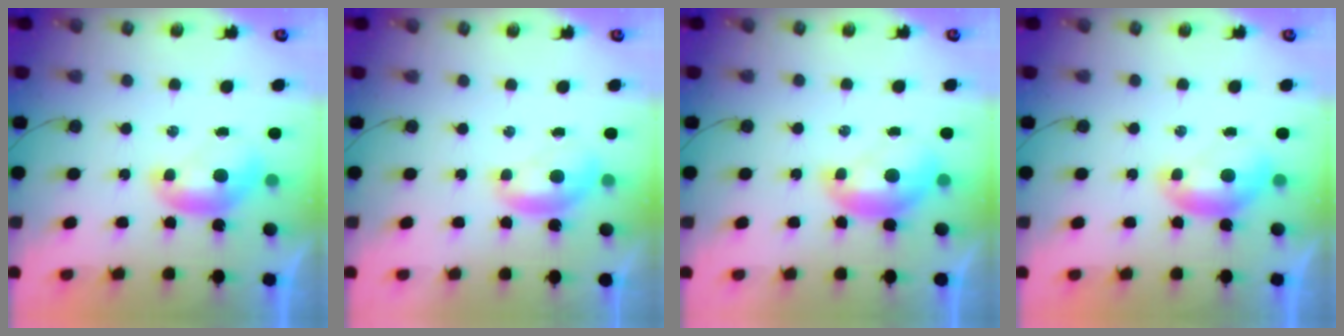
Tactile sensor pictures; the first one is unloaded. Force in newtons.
{"total": 1.1, "press": 0.8, "slide": 0.8}
{"total": 1.3, "press": 1.3, "slide": 0.4}
{"total": 0.0}